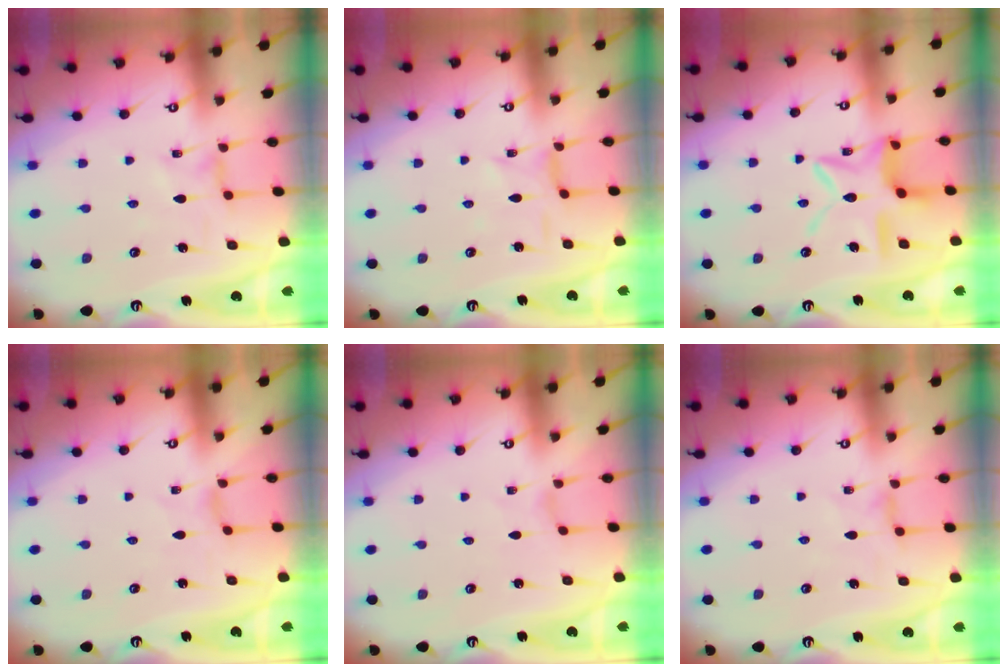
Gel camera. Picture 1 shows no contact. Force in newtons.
{"total": 2.2, "press": 2.2, "slide": 0.3}
{"total": 14.2, "press": 14.2, "slide": 1.2}
{"total": 0.6, "press": 0.6, "slide": 0.2}
{"total": 0.0}
{"total": 2.5, "press": 2.5, "slide": 0.5}